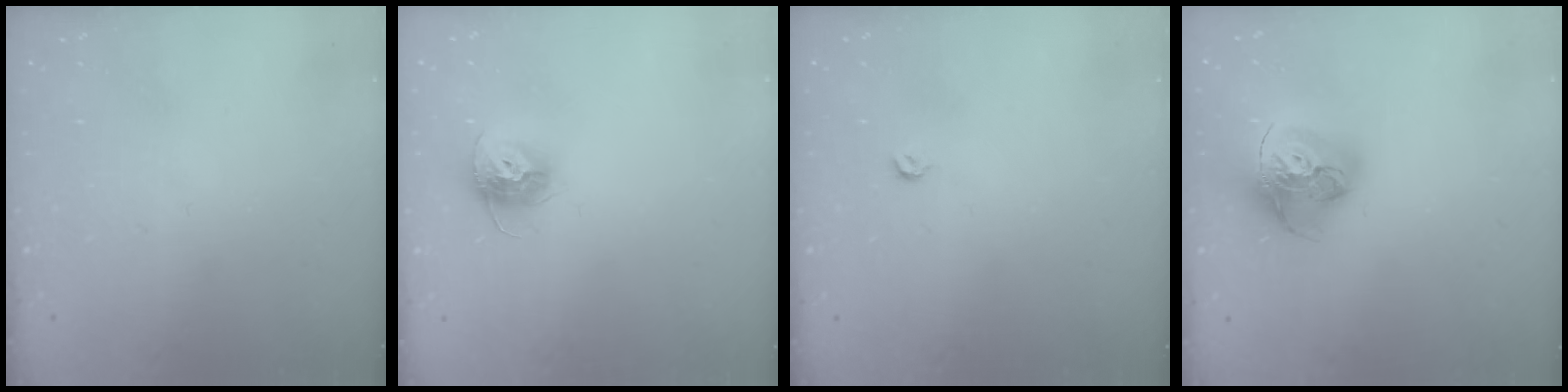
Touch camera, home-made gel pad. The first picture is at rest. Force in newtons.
{"total": 10.5, "press": 10.4, "slide": 0.9}
{"total": 3.6, "press": 3.6, "slide": 0.7}
{"total": 17.4, "press": 17.3, "slide": 1.8}